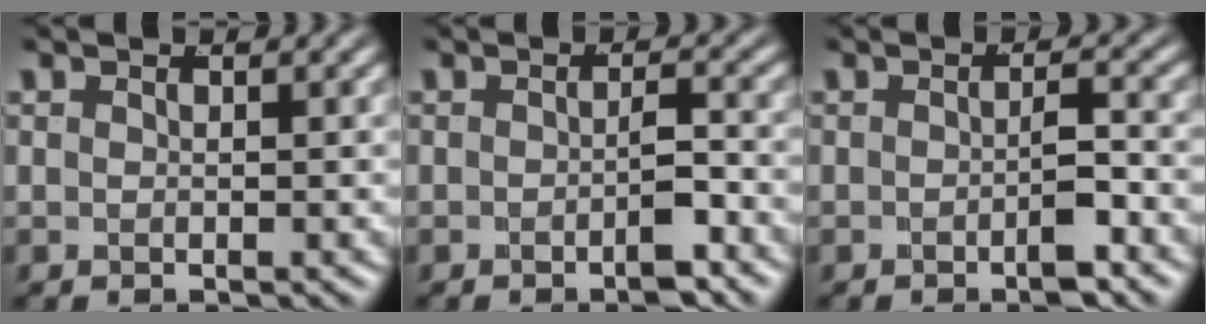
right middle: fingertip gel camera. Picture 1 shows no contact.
{"total": 2.3, "force": [-1.5, 0.1, 1.7], "torque": [-0.015, 0.002, -0.028]}
{"total": 2.4, "force": [-1.3, 0.1, 2.0], "torque": [-0.020, 0.002, -0.025]}